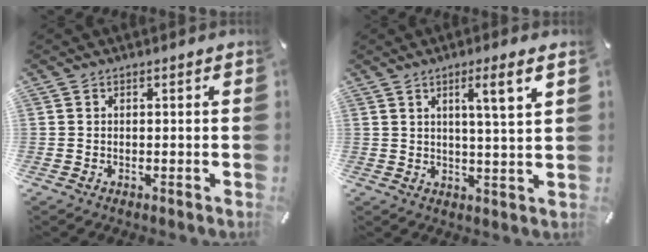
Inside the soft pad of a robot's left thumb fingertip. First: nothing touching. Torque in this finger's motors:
{"motor_torque": [0.98, 0.55, 0.77, -0.66, 0.19]}